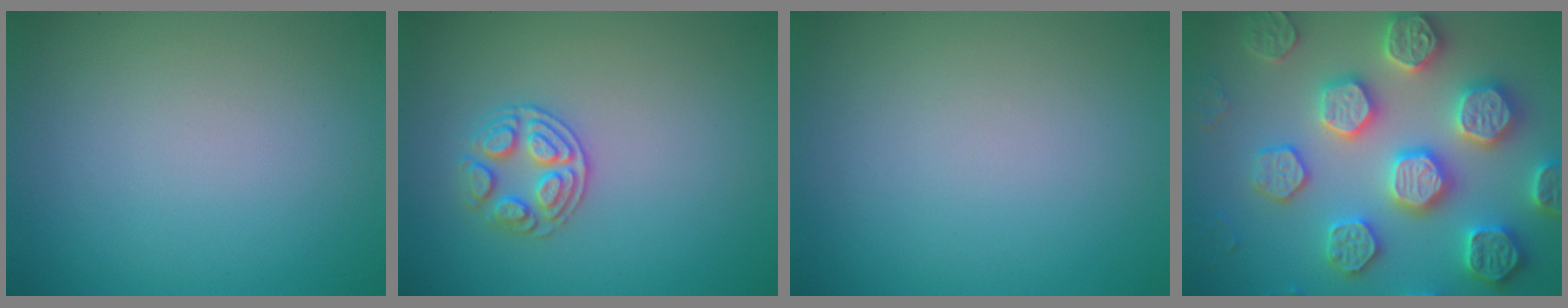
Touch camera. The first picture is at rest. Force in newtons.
{"total": 2.5, "press": 2.4, "slide": 0.6}
{"total": 0.0}
{"total": 7.6, "press": 7.4, "slide": 1.7}